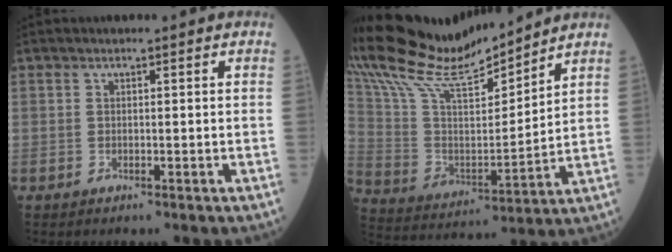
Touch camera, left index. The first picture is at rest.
{"total": 16.7, "force": [15.6, 1.5, 5.7], "torque": [-0.133, 0.001, 0.294]}